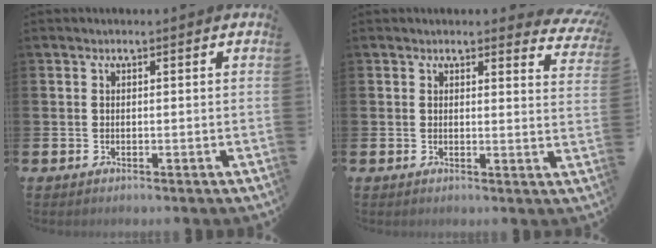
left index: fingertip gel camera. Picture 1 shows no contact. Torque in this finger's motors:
{"motor_torque": [0.99, -1.15, 0.41, 0.07]}